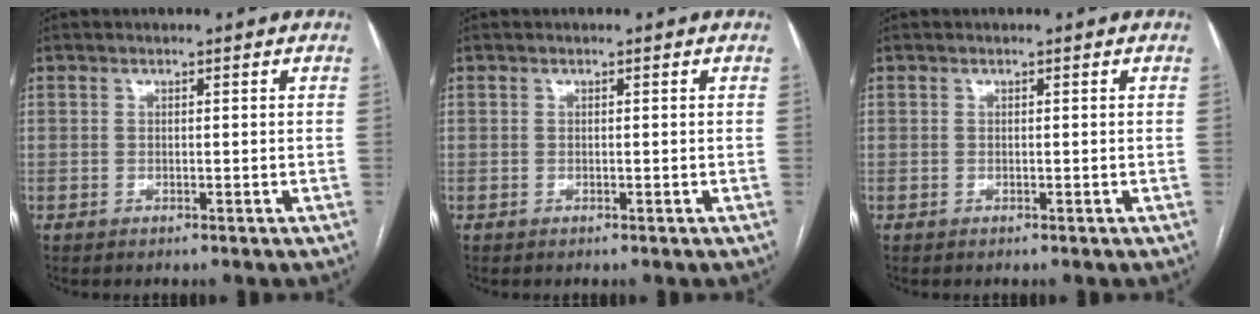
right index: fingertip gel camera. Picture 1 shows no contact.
{"total": 0.0}
{"total": 0.0}